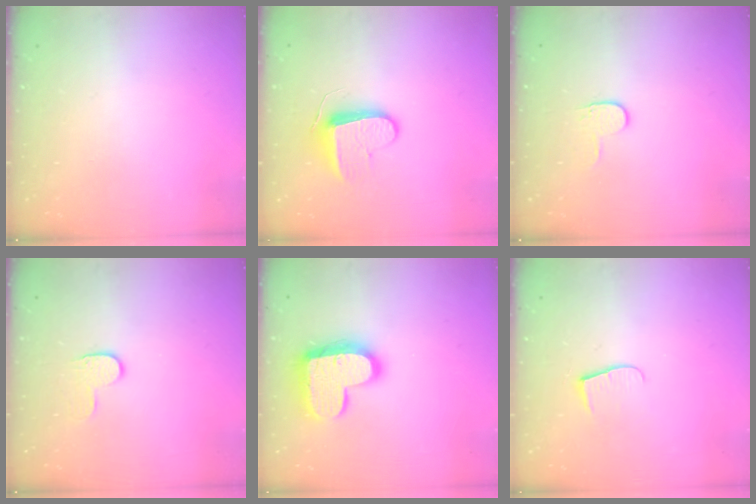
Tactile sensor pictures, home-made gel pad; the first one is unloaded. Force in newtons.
{"total": 9.3, "press": 9.3, "slide": 0.1}
{"total": 4.0, "press": 4.0, "slide": 0.5}
{"total": 5.8, "press": 5.8, "slide": 0.5}
{"total": 16.9, "press": 16.8, "slide": 1.1}
{"total": 6.5, "press": 6.5, "slide": 0.7}